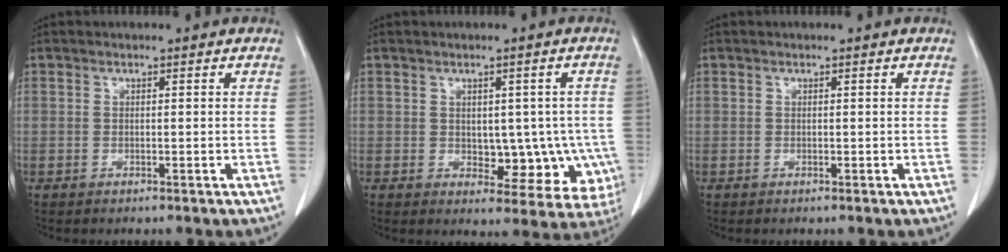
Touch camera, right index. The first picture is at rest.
{"total": 9.1, "force": [-1.4, 5.6, 7.0], "torque": [-0.060, 0.012, -0.003]}
{"total": 0.0}